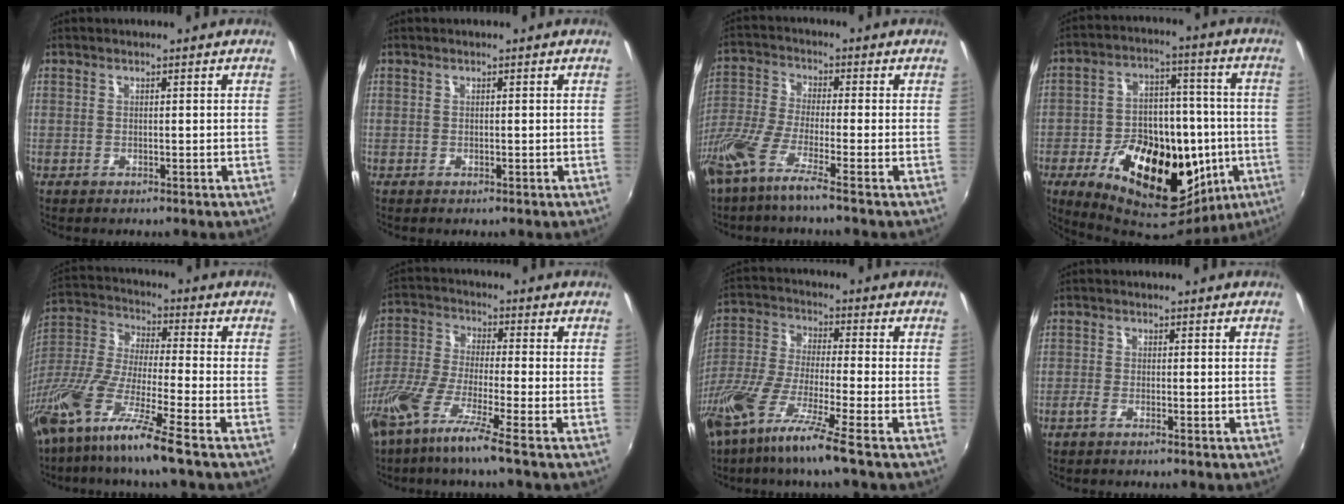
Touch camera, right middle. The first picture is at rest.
{"total": 0.0}
{"total": 9.7, "force": [-6.4, 0.3, 7.3], "torque": [-0.157, -0.028, -0.125]}
{"total": 26.2, "force": [-8.9, 14.8, 19.7], "torque": [-0.360, -0.007, -0.109]}
{"total": 16.5, "force": [-11.3, 0.1, 12.1], "torque": [-0.240, -0.035, -0.220]}
{"total": 11.6, "force": [-7.6, 0.3, 8.8], "torque": [-0.181, -0.030, -0.147]}
{"total": 14.5, "force": [-9.6, 0.3, 10.8], "torque": [-0.216, -0.042, -0.184]}
{"total": 1.7, "force": [-1.3, 0.0, 1.1], "torque": [-0.027, -0.003, -0.028]}